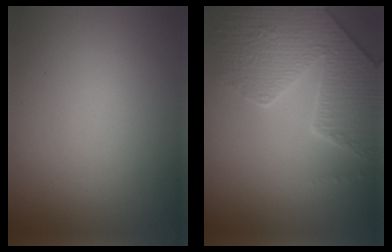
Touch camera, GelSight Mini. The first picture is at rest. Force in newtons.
{"total": 5.3, "press": 5.0, "slide": 1.8}